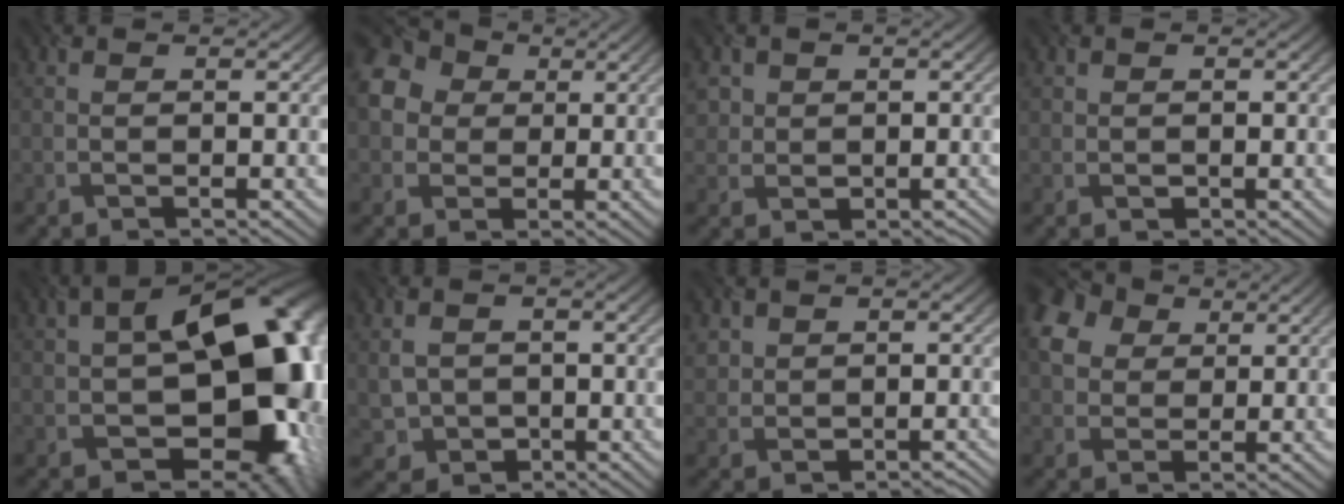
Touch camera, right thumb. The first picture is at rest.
{"total": 9.2, "force": [1.8, 7.7, 4.6], "torque": [-0.121, 0.027, 0.010]}
{"total": 3.9, "force": [0.8, 3.7, 1.0], "torque": [-0.024, 0.001, 0.008]}
{"total": 1.0, "force": [-0.1, 1.0, 0.3], "torque": [-0.003, -0.005, 0.001]}
{"total": 19.9, "force": [-1.3, 12.6, 15.3], "torque": [-0.172, -0.023, -0.005]}
{"total": 3.8, "force": [-0.2, 3.4, 1.7], "torque": [-0.047, -0.011, 0.000]}
{"total": 2.9, "force": [0.5, 2.8, 0.7], "torque": [-0.013, -0.007, 0.012]}
{"total": 7.6, "force": [2.8, 5.7, 4.1], "torque": [-0.114, 0.021, 0.048]}